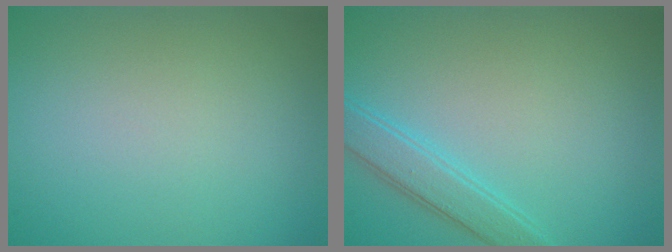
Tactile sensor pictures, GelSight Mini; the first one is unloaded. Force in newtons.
{"total": 2.8, "press": 2.8, "slide": 0.2}